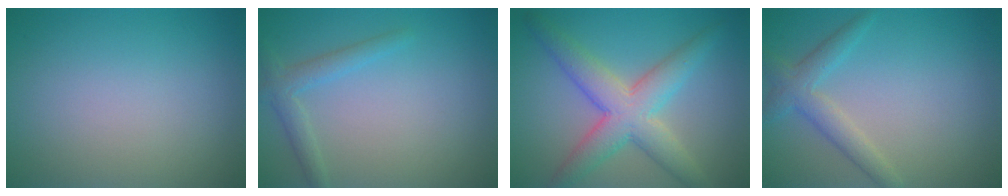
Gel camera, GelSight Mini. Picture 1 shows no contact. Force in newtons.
{"total": 2.1, "press": 2.1, "slide": 0.1}
{"total": 6.2, "press": 6.2, "slide": 0.2}
{"total": 2.8, "press": 2.8, "slide": 0.1}